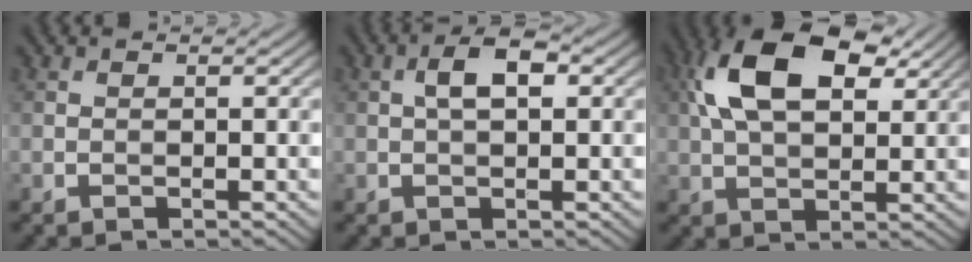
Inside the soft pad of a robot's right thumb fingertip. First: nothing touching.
{"total": 3.6, "force": [0.8, 1.6, 3.2], "torque": [-0.060, 0.009, 0.010]}
{"total": 13.0, "force": [4.7, 6.9, 9.9], "torque": [-0.202, 0.021, 0.083]}